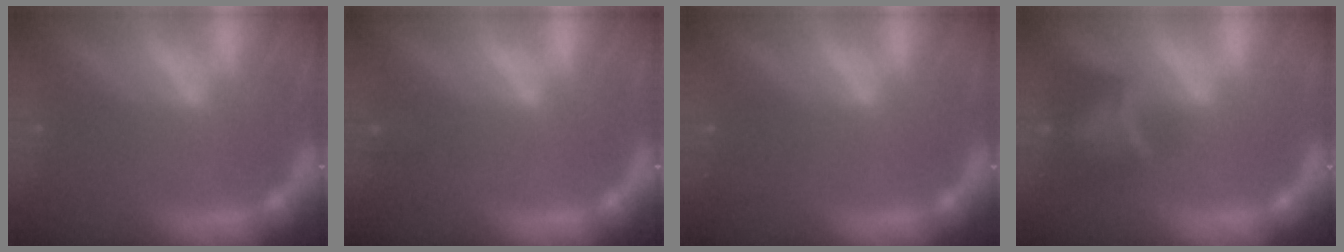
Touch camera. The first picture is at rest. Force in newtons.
{"total": 1.4}
{"total": 0.0}
{"total": 4.4}